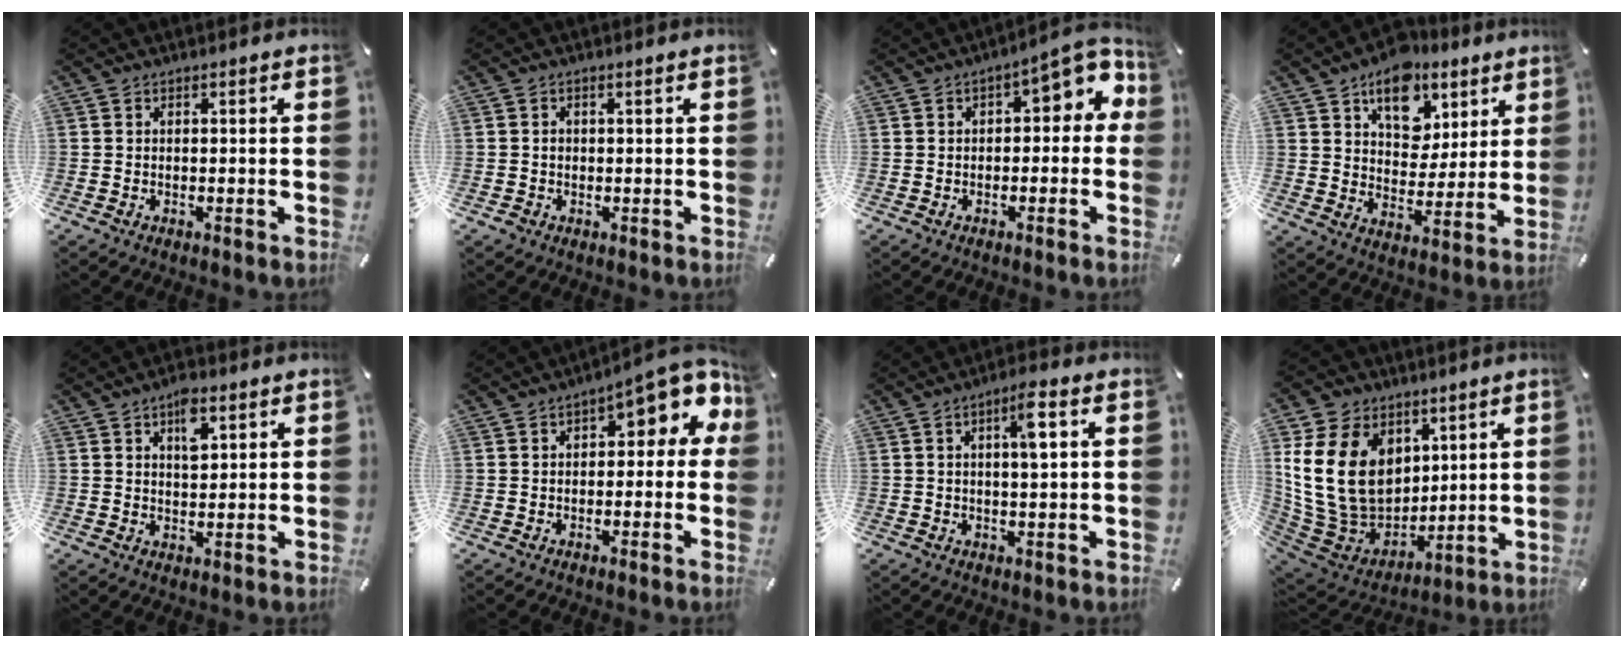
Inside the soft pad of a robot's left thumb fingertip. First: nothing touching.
{"total": 1.1, "force": [0.1, 1.0, 0.6], "torque": [-0.012, 0.006, 0.000]}
{"total": 8.3, "force": [2.5, 3.9, 6.8], "torque": [-0.084, -0.021, 0.035]}
{"total": 13.5, "force": [8.2, 9.1, 5.5], "torque": [-0.077, -0.052, 0.148]}
{"total": 5.8, "force": [2.7, 3.0, 4.2], "torque": [-0.058, -0.006, 0.041]}
{"total": 9.1, "force": [3.5, 4.0, 7.4], "torque": [-0.096, -0.021, 0.055]}
{"total": 6.1, "force": [1.5, 1.1, 5.8], "torque": [-0.097, -0.002, 0.018]}
{"total": 21.3, "force": [5.3, 16.2, 12.8], "torque": [-0.274, -0.034, 0.101]}